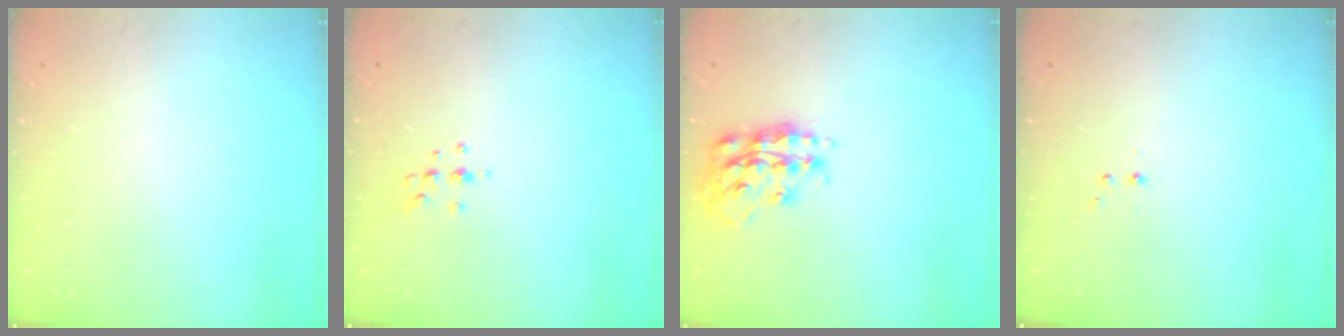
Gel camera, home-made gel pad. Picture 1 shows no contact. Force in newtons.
{"total": 5.4, "press": 5.2, "slide": 1.4}
{"total": 17.5, "press": 17.4, "slide": 1.1}
{"total": 2.2, "press": 1.9, "slide": 1.0}